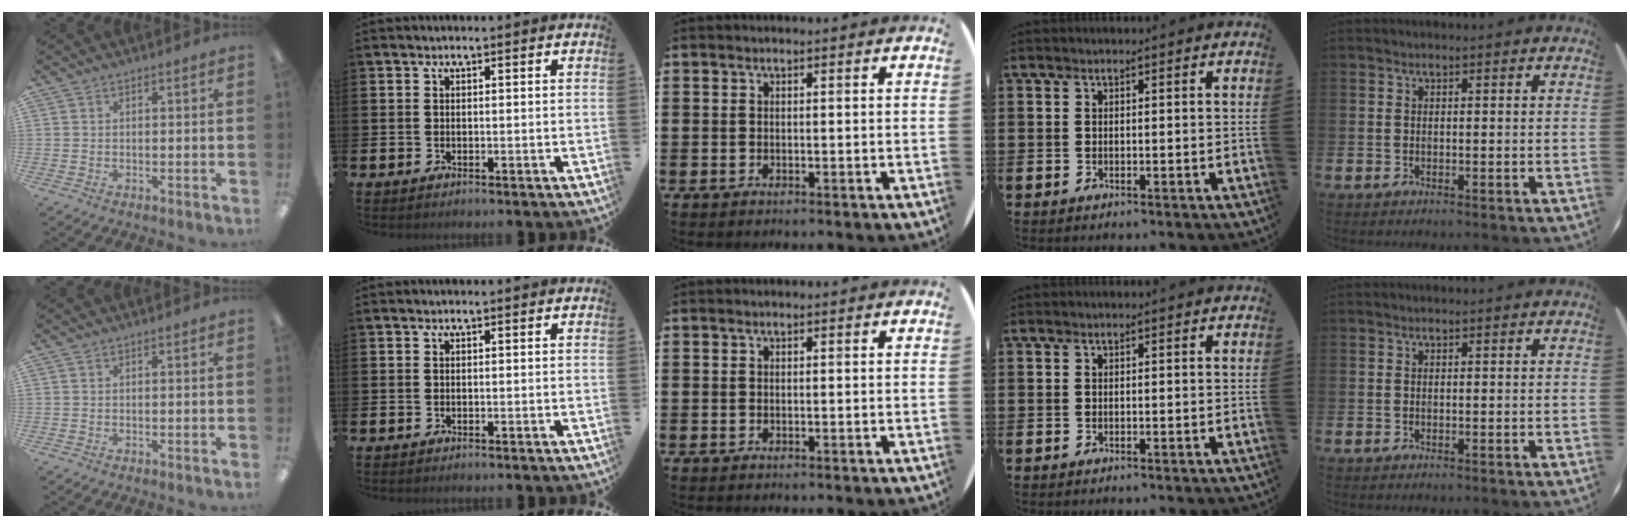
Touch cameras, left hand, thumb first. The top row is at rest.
{}